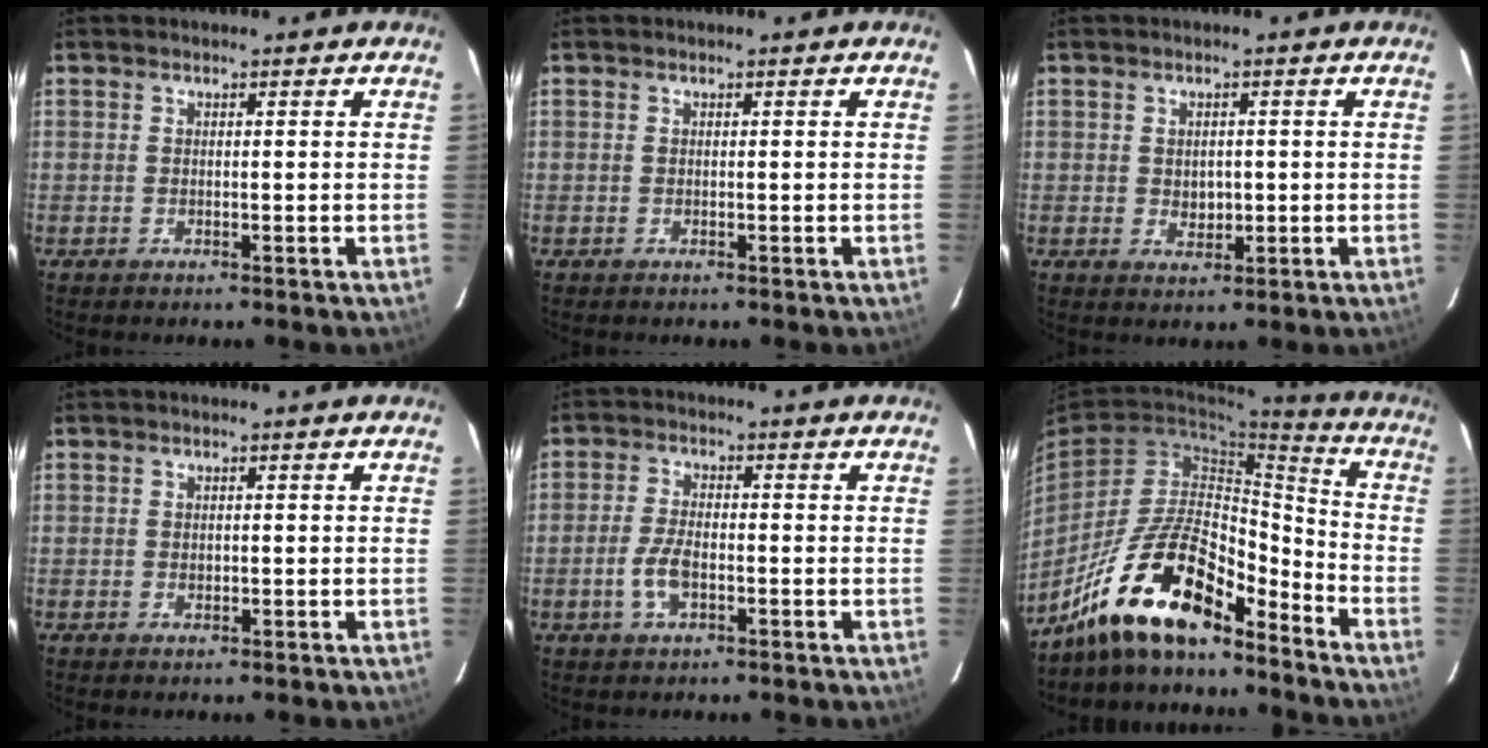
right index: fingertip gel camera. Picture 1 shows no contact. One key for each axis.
{"total": 0.0}
{"total": 2.8, "fx": -0.1, "fy": 2.4, "fz": 1.5, "tx": -0.022, "ty": -0.001, "tz": 0.003}
{"total": 0.9, "fx": -0.1, "fy": 0.8, "fz": 0.4, "tx": -0.006, "ty": 0.000, "tz": 0.001}
{"total": 5.2, "fx": -1.9, "fy": 2.3, "fz": 4.2, "tx": -0.095, "ty": -0.001, "tz": -0.036}
{"total": 16.7, "fx": -13.0, "fy": 5.3, "fz": 9.0, "tx": -0.174, "ty": 0.016, "tz": -0.231}